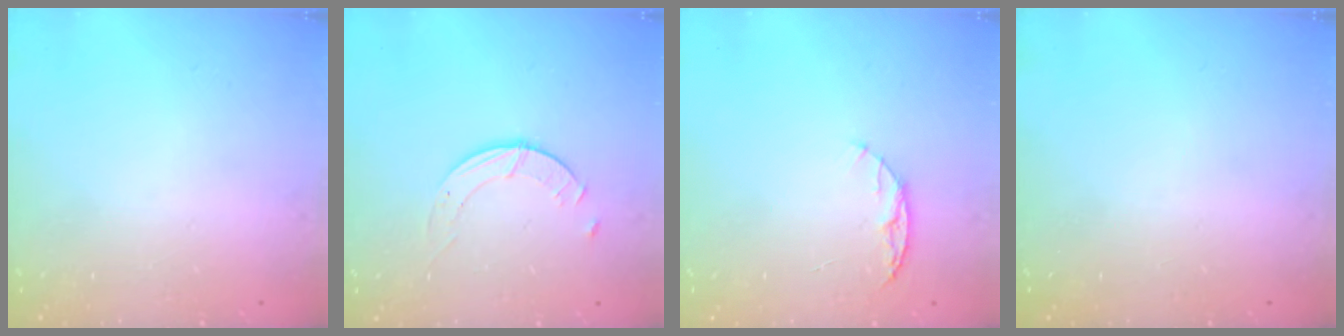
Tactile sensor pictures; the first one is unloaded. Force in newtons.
{"total": 2.3, "press": 2.3, "slide": 0.3}
{"total": 6.1, "press": 6.0, "slide": 0.7}
{"total": 0.0}